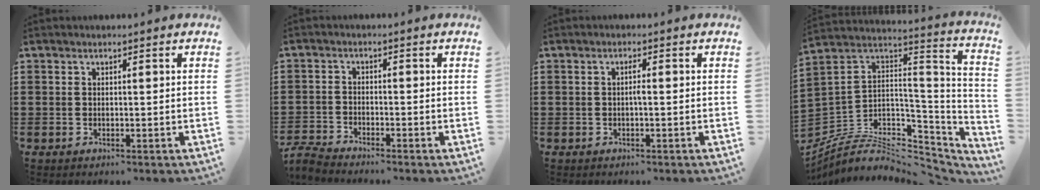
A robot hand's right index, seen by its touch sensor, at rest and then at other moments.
{"total": 2.8, "force": [-2.8, 0.1, 0.2], "torque": [-0.014, 0.000, -0.061]}
{"total": 1.4, "force": [-0.3, 0.1, 1.4], "torque": [-0.027, 0.000, -0.005]}
{"total": 6.6, "force": [-3.3, 4.0, 4.2], "torque": [-0.098, -0.015, -0.060]}